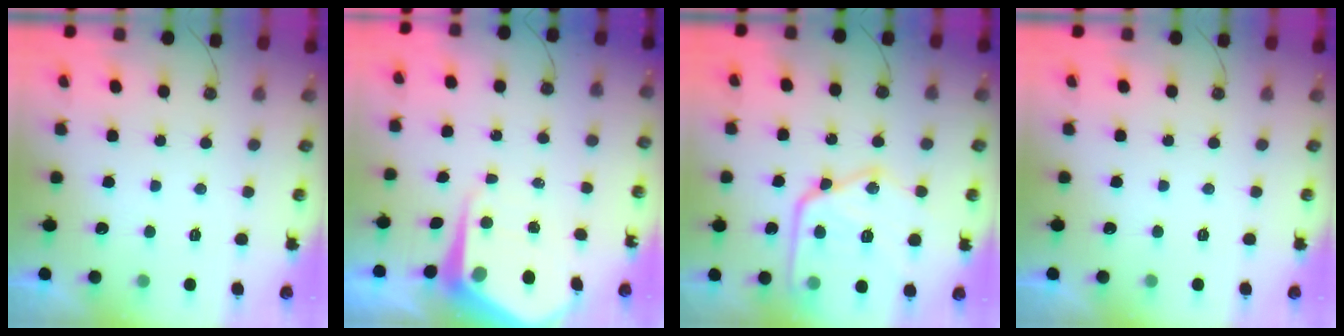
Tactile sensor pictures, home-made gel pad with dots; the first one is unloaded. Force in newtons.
{"total": 8.0, "press": 7.9, "slide": 0.7}
{"total": 21.5, "press": 21.4, "slide": 2.3}
{"total": 0.0}